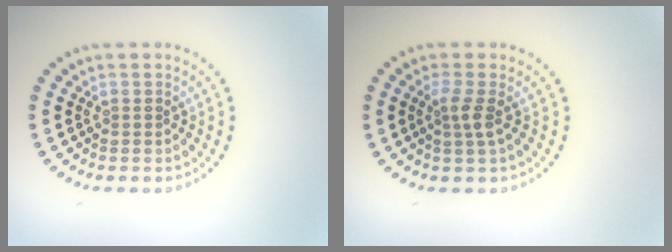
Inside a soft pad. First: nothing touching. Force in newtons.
{"total": 1.8, "press": 1.3, "slide": 1.1}